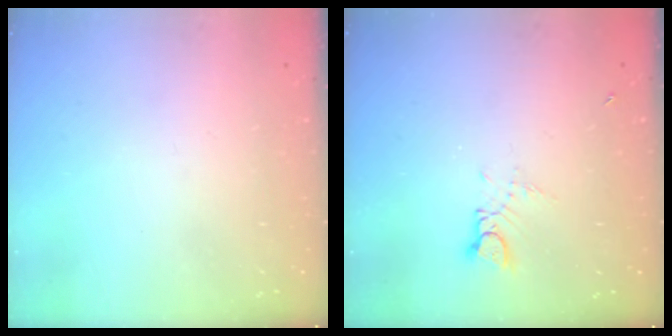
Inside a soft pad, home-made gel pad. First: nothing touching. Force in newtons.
{"total": 3.4, "press": 3.4, "slide": 0.3}